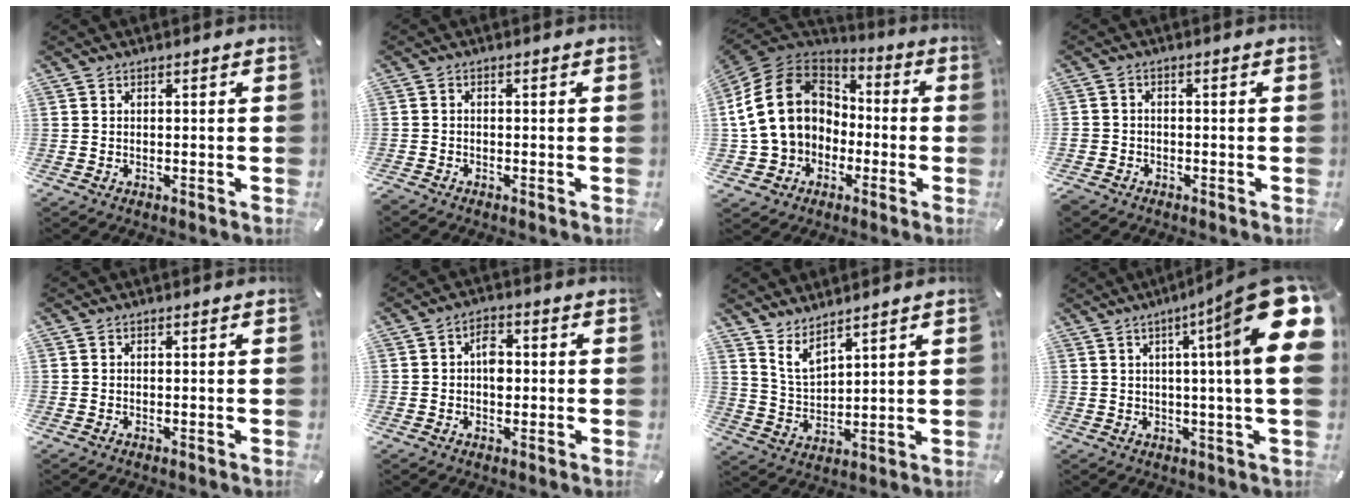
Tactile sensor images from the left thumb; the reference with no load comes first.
{"total": 1.0, "force": [-0.9, 0.3, 0.3], "torque": [-0.004, 0.001, -0.019]}
{"total": 18.7, "force": [-0.7, 16.0, 9.7], "torque": [-0.218, 0.022, -0.012]}
{"total": 2.5, "force": [-1.6, 1.8, 0.4], "torque": [-0.013, 0.010, -0.038]}
{"total": 0.0}
{"total": 4.6, "force": [0.0, 3.1, 3.4], "torque": [-0.042, 0.002, -0.006]}
{"total": 5.7, "force": [5.0, 1.8, 2.1], "torque": [-0.055, -0.027, 0.094]}
{"total": 20.3, "force": [6.7, 1.3, 19.2], "torque": [-0.281, -0.050, 0.089]}